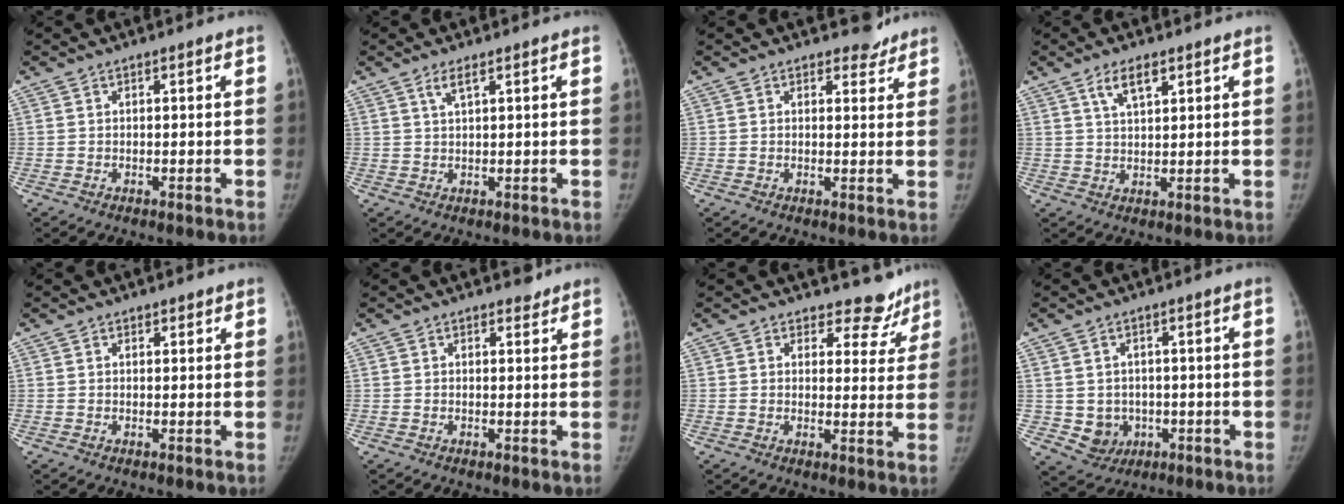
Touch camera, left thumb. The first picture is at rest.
{"total": 2.1, "force": [1.2, 0.3, 1.6], "torque": [-0.038, -0.003, 0.027]}
{"total": 2.9, "force": [2.5, 1.5, 0.1], "torque": [0.019, -0.020, 0.025]}
{"total": 4.7, "force": [2.7, 1.8, 3.3], "torque": [-0.055, -0.011, 0.053]}
{"total": 0.7, "force": [0.5, 0.5, 0.1], "torque": [0.007, -0.004, 0.003]}
{"total": 1.2, "force": [1.0, 0.6, 0.0], "torque": [0.008, -0.008, 0.010]}
{"total": 7.0, "force": [5.9, 3.8, 0.3], "torque": [0.040, -0.042, 0.060]}
{"total": 5.9, "force": [-1.0, 5.4, 2.1], "torque": [-0.009, 0.004, -0.002]}